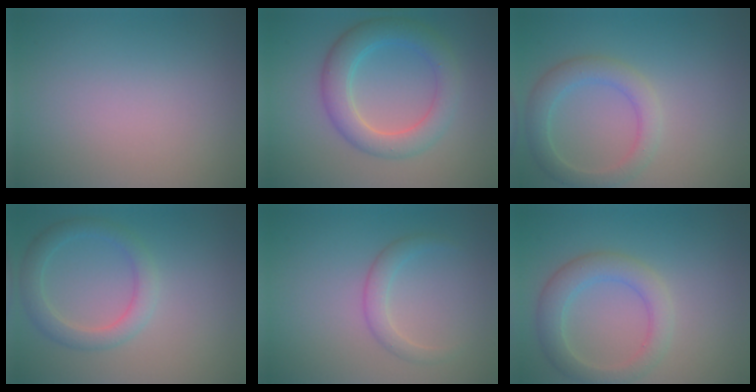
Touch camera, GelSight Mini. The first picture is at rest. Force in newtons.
{"total": 5.0, "press": 5.0, "slide": 0.2}
{"total": 3.2, "press": 3.2, "slide": 0.2}
{"total": 3.0, "press": 3.0, "slide": 0.1}
{"total": 1.9, "press": 1.9, "slide": 0.1}
{"total": 3.7, "press": 3.6, "slide": 0.2}